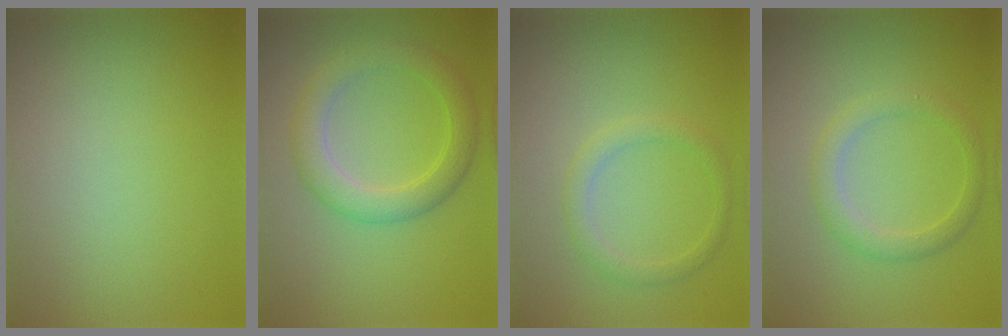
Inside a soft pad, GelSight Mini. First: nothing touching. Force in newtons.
{"total": 3.9, "press": 3.9, "slide": 0.1}
{"total": 1.9, "press": 1.8, "slide": 0.1}
{"total": 2.4, "press": 2.4, "slide": 0.1}